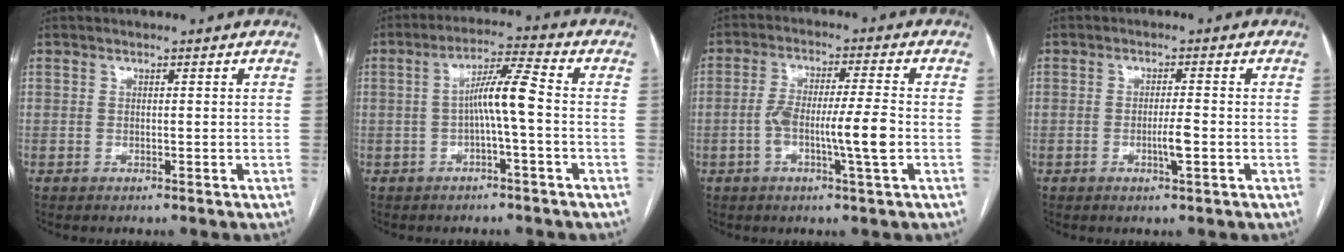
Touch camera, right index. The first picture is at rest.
{"total": 6.4, "force": [-0.8, -0.1, 6.4], "torque": [-0.116, 0.020, -0.014]}
{"total": 8.2, "force": [-2.0, -0.3, 8.0], "torque": [-0.148, 0.005, -0.037]}
{"total": 2.9, "force": [-0.9, -0.2, 2.7], "torque": [-0.051, -0.004, -0.015]}